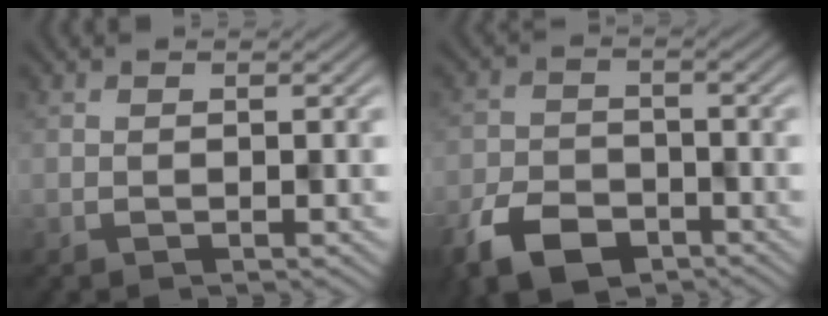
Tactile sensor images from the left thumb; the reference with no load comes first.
{"total": 7.0, "force": [-4.9, 3.9, 3.2], "torque": [-0.060, -0.012, -0.096]}